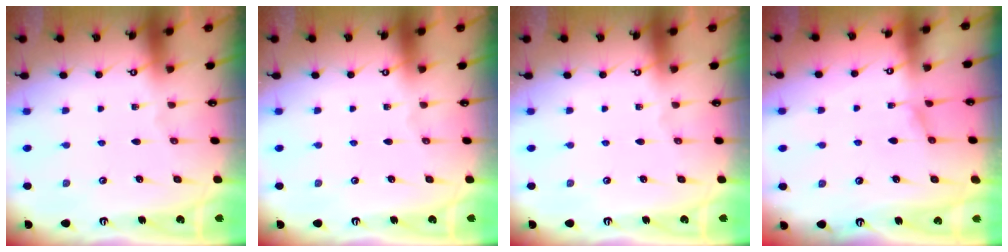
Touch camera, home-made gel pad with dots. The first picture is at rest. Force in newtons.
{"total": 0.0}
{"total": 0.0}
{"total": 1.0, "press": 0.8, "slide": 0.7}